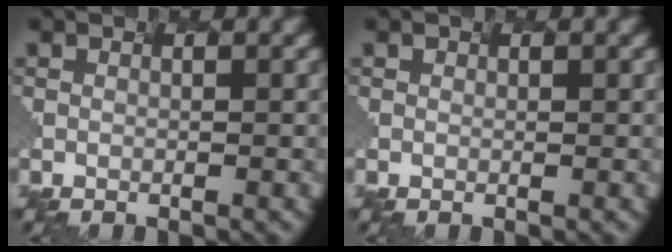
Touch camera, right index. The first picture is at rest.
{"total": 0.7, "force": [0.0, -0.4, -0.5], "torque": [-0.002, -0.004, 0.007]}